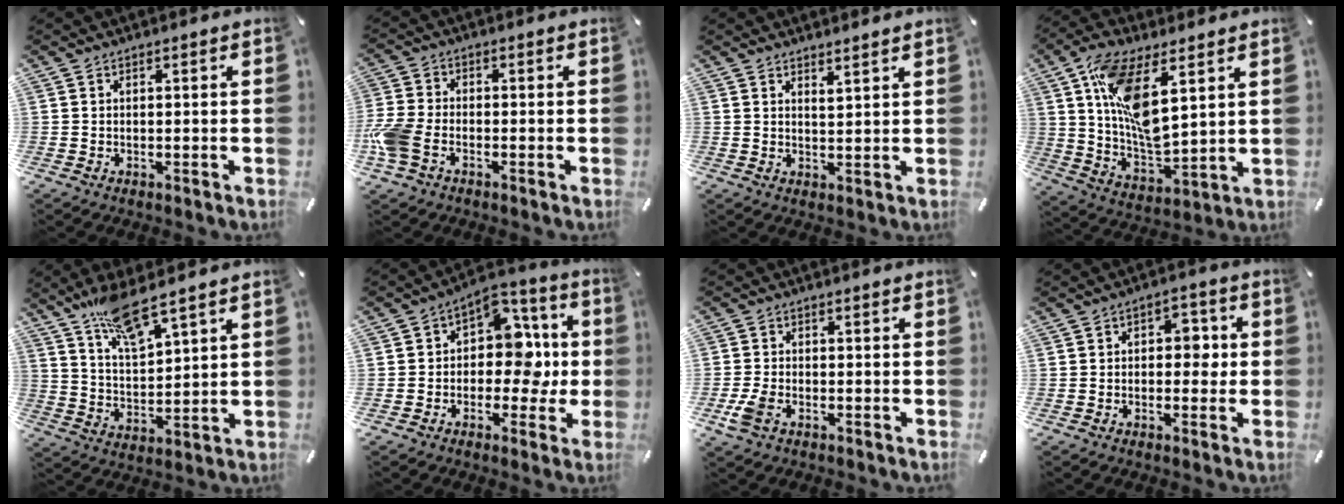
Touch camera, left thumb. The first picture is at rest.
{"total": 6.8, "force": [-2.5, 4.3, 4.6], "torque": [-0.116, 0.003, -0.051]}
{"total": 2.4, "force": [2.4, -0.2, 0.1], "torque": [-0.005, -0.014, 0.045]}
{"total": 15.6, "force": [7.1, 6.7, 12.2], "torque": [-0.249, -0.025, 0.128]}
{"total": 11.7, "force": [9.3, 2.4, 6.8], "torque": [-0.140, -0.040, 0.166]}
{"total": 11.4, "force": [-0.3, 8.8, 7.3], "torque": [-0.095, -0.007, -0.006]}
{"total": 4.1, "force": [-1.6, 2.8, 2.5], "torque": [-0.069, 0.000, -0.035]}
{"total": 4.8, "force": [-0.4, 3.3, 3.5], "torque": [-0.036, 0.001, -0.018]}